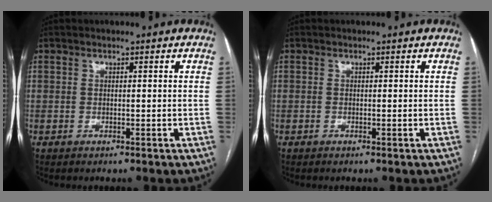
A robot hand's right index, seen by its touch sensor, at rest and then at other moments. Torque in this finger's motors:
{"motor_torque": [-0.24, 0.17, 0.03, 0.00]}